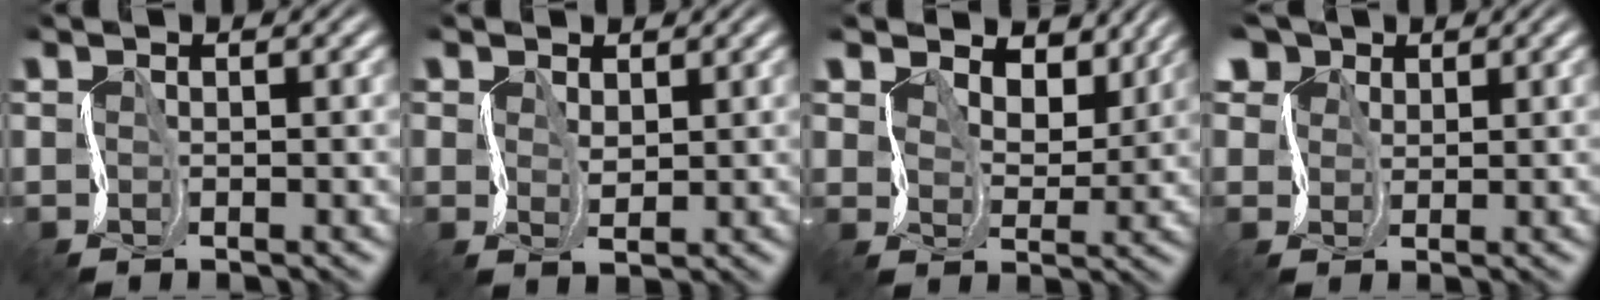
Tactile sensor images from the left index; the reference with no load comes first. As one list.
[{"total": 1.6, "force": [0.8, 1.2, 0.6], "torque": [-0.021, 0.006, 0.010]}, {"total": 6.2, "force": [4.3, 3.6, 2.7], "torque": [-0.054, 0.004, 0.058]}, {"total": 8.7, "force": [5.1, 6.0, 3.5], "torque": [-0.081, 0.036, 0.063]}]